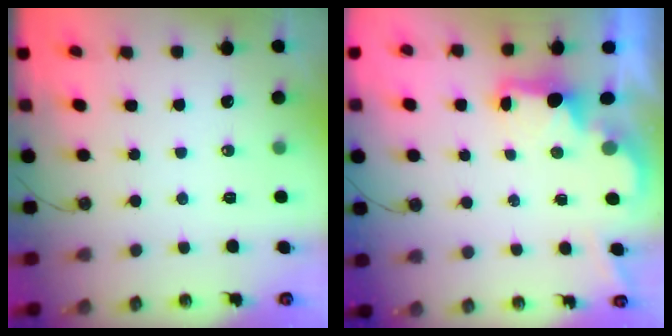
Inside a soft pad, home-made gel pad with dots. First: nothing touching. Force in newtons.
{"total": 2.1, "press": 1.9, "slide": 0.8}